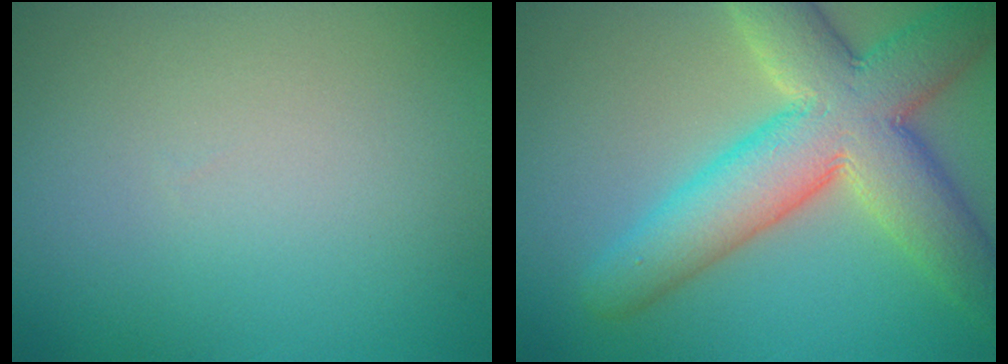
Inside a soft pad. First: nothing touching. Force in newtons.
{"total": 10.2, "press": 10.2, "slide": 0.5}